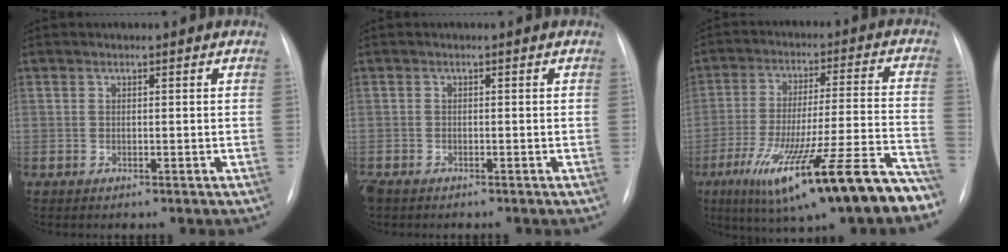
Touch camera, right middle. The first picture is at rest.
{"total": 2.5, "force": [-2.0, 1.0, 1.2], "torque": [-0.025, -0.006, -0.030]}
{"total": 21.6, "force": [-13.5, 1.4, 16.7], "torque": [-0.230, -0.029, -0.215]}